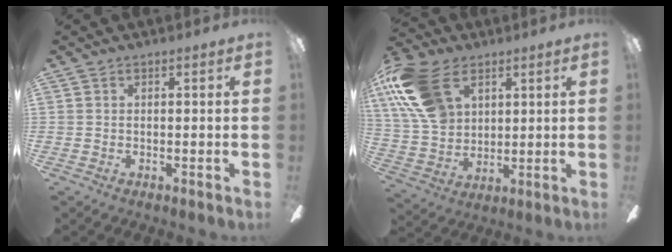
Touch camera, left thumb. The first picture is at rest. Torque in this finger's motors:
{"motor_torque": [-0.09, 0.82, 1.29, -1.48, 0.15]}